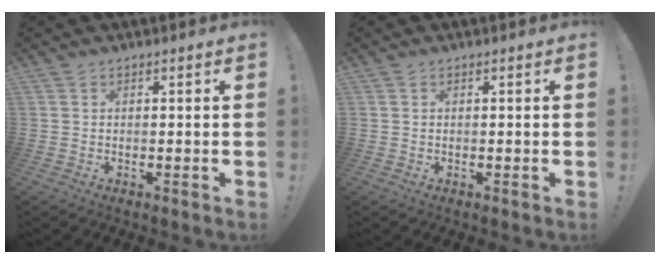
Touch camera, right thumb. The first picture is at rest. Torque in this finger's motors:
{"motor_torque": [-0.11, 0.04, -0.06, 0.14, -0.01]}